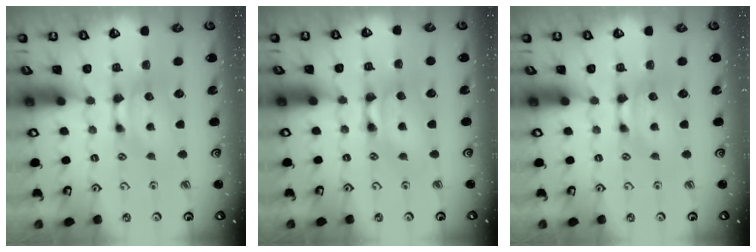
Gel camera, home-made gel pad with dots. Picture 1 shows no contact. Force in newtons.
{"total": 2.3, "press": 2.3, "slide": 0.0}
{"total": 0.0}